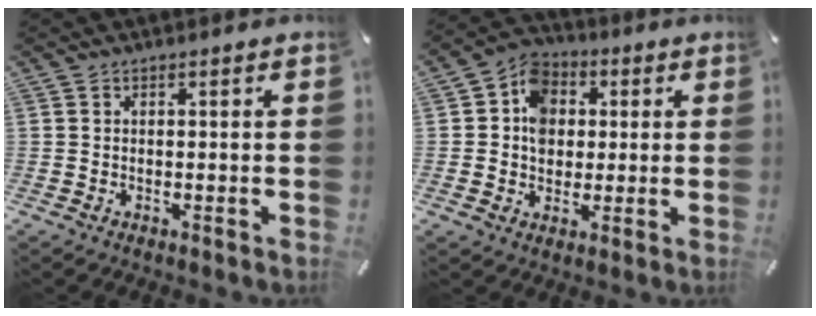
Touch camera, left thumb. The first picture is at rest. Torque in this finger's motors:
{"motor_torque": [0.46, 0.01, 0.18, 0.36, -0.01]}